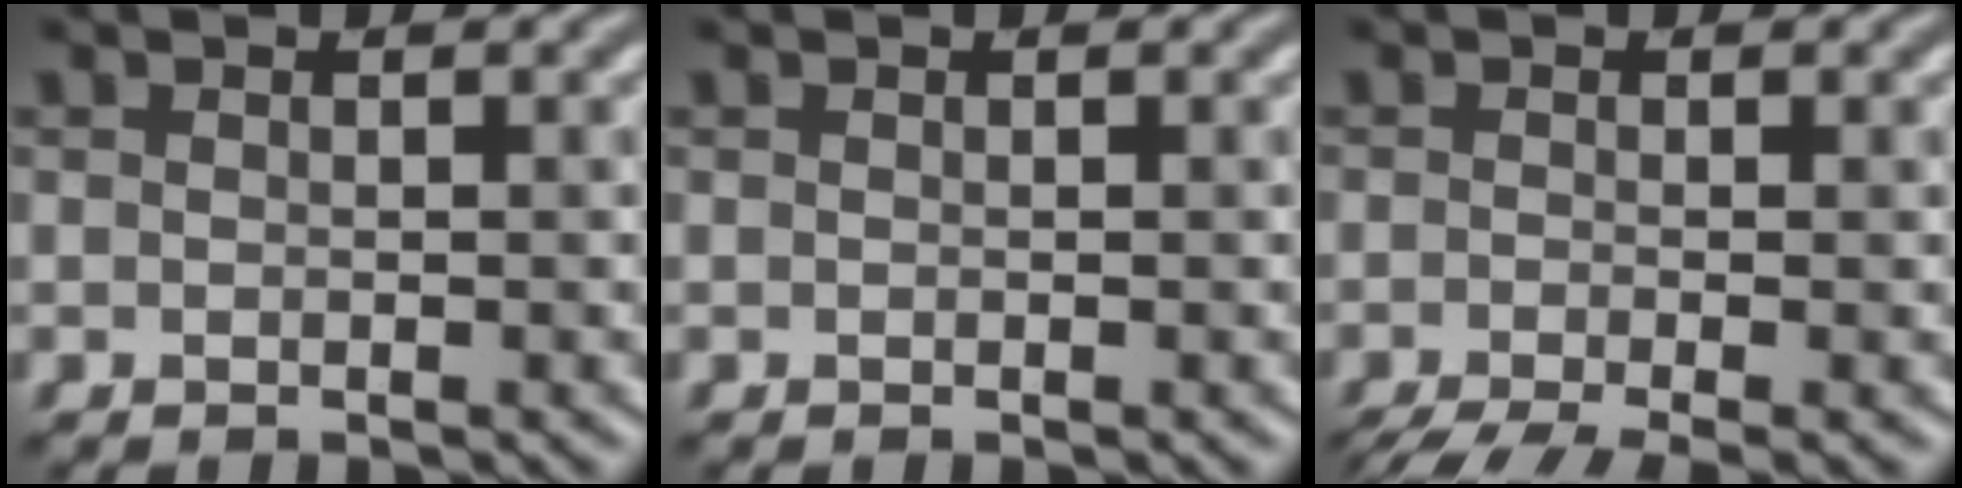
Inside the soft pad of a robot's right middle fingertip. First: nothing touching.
{"total": 0.0}
{"total": 5.2, "force": [-3.3, 1.5, 3.8], "torque": [-0.051, -0.014, -0.057]}